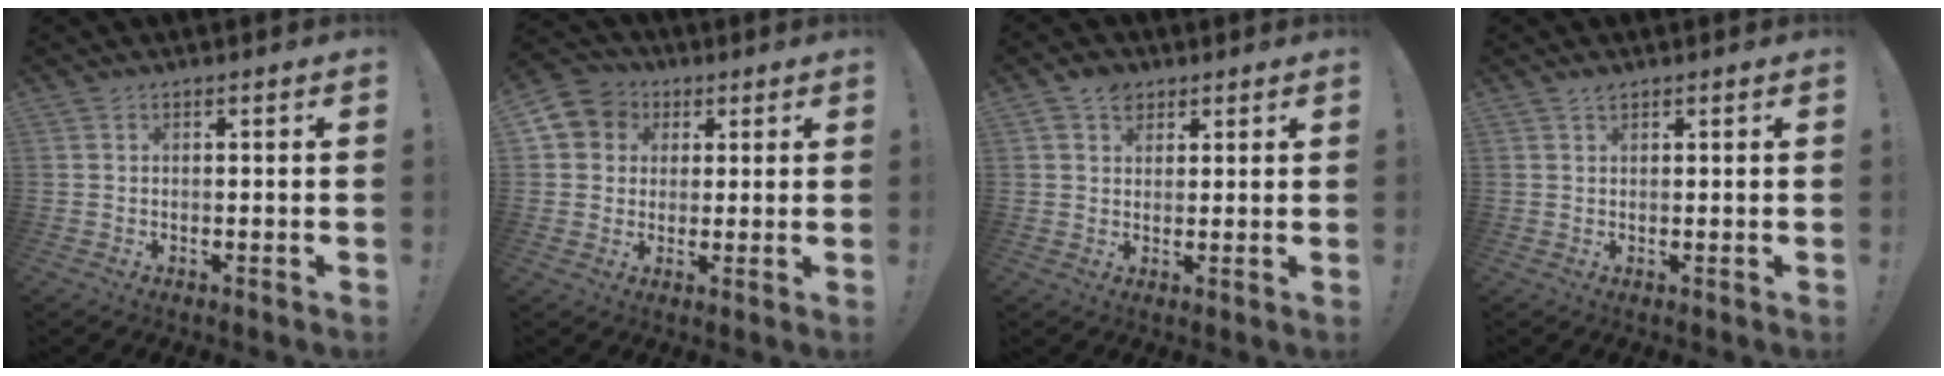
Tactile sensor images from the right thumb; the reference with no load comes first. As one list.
[{"total": 7.4, "force": [1.6, 7.0, 1.9], "torque": [-0.029, 0.002, 0.036]}, {"total": 5.1, "force": [2.9, 3.8, 1.9], "torque": [-0.024, -0.007, 0.053]}, {"total": 1.2, "force": [1.0, 0.3, 0.6], "torque": [-0.005, -0.004, 0.018]}]